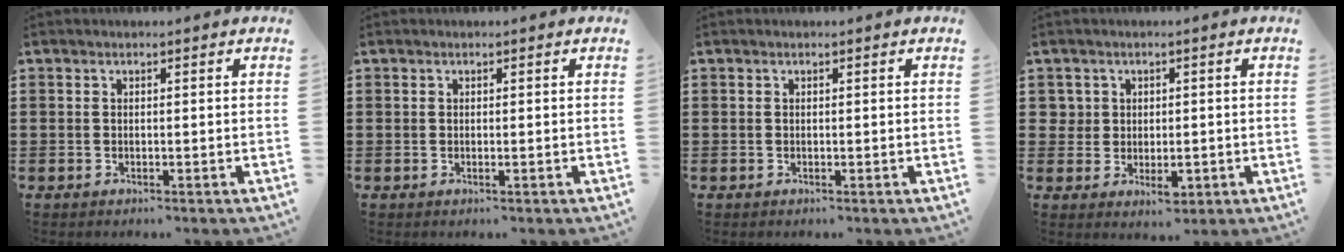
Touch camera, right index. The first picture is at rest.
{"total": 0.0}
{"total": 0.0}
{"total": 3.5, "force": [0.4, 3.1, 1.5], "torque": [-0.029, 0.007, 0.007]}